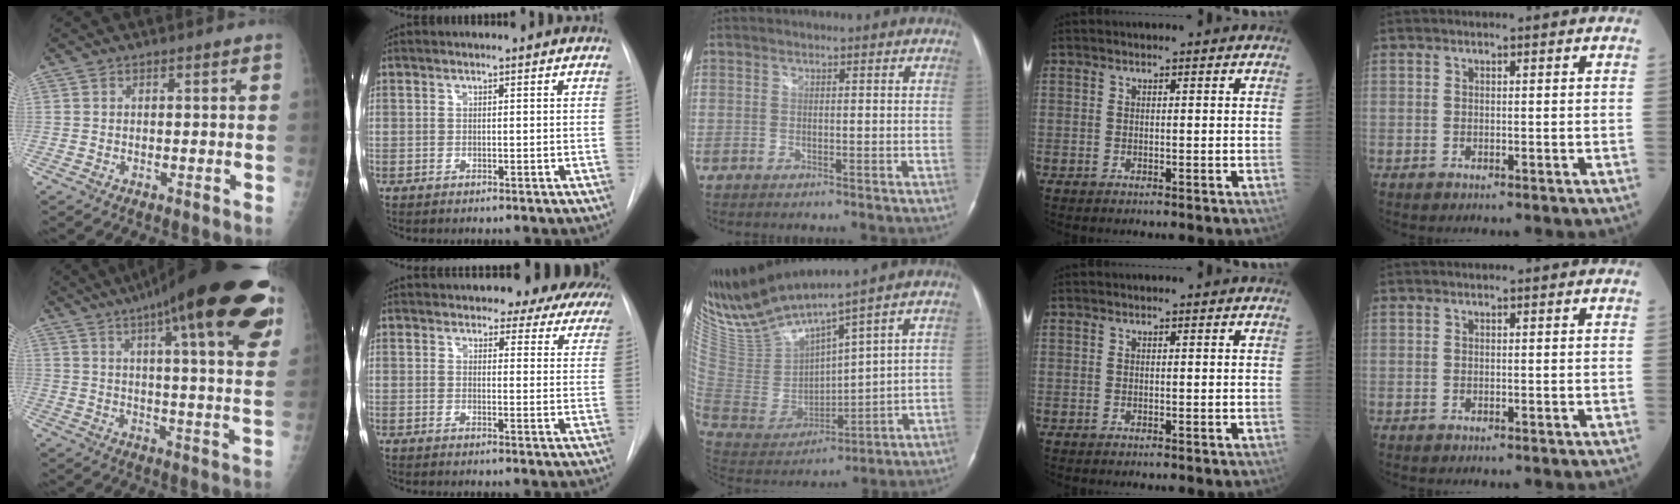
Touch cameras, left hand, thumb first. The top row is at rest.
{"thumb": {"total": 29.3, "force": [17.5, 5.8, 22.8], "torque": [-0.276, -0.020, 0.233]}, "index": {"total": 16.9, "force": [15.5, 5.3, 4.4], "torque": [-0.034, -0.031, 0.158]}, "middle": {"total": 14.2, "force": [12.6, -0.3, 6.6], "torque": [-0.142, -0.018, 0.261]}}